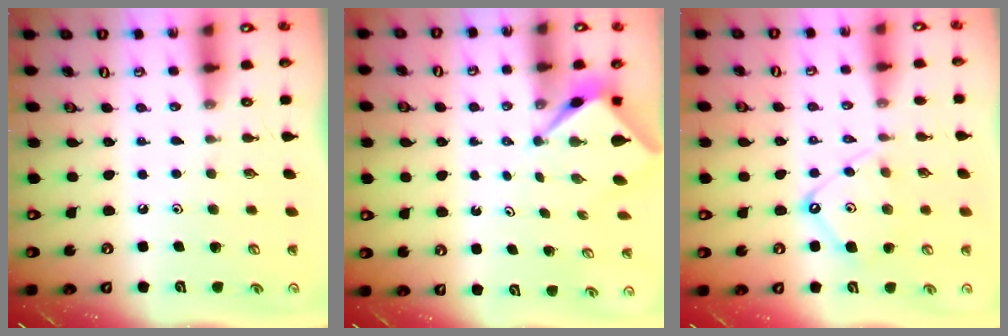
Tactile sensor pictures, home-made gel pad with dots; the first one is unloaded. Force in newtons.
{"total": 2.6, "press": 2.6, "slide": 0.1}
{"total": 9.6, "press": 9.6, "slide": 0.8}